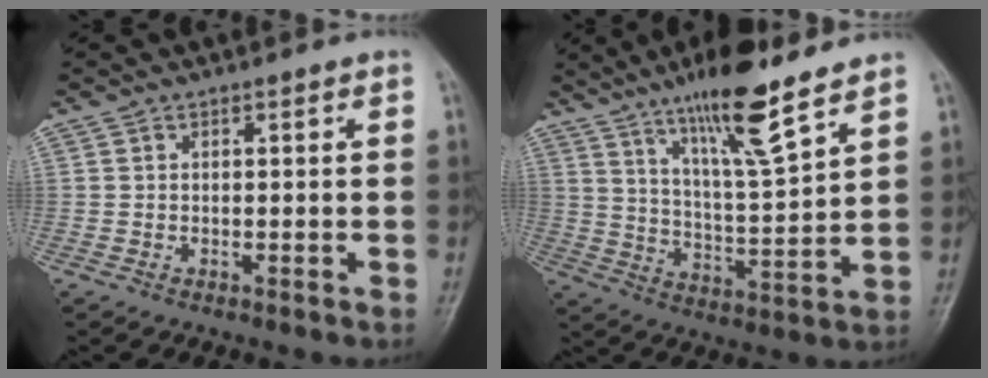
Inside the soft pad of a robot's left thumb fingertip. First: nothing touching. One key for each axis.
{"total": 14.1, "fx": 9.8, "fy": 1.9, "fz": 9.9, "tx": -0.164, "ty": -0.060, "tz": 0.173}